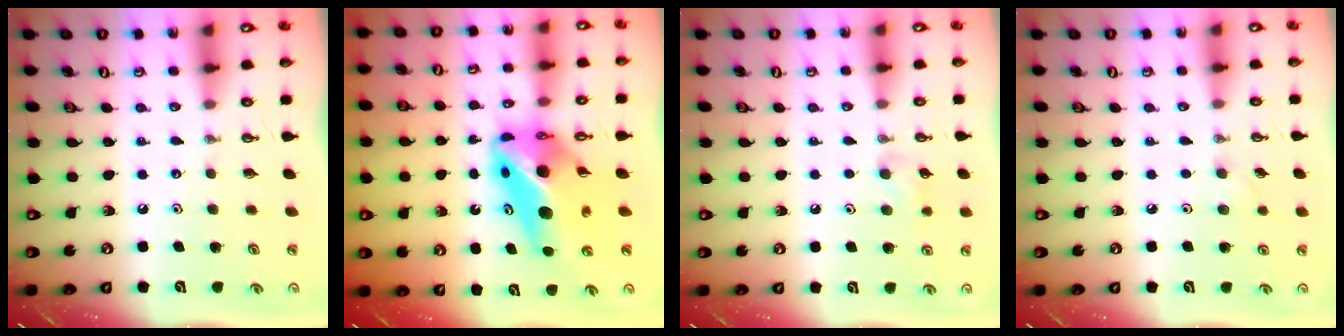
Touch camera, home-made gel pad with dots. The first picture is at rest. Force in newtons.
{"total": 12.5, "press": 12.2, "slide": 2.8}
{"total": 7.6, "press": 7.3, "slide": 2.3}
{"total": 4.2, "press": 4.0, "slide": 1.2}